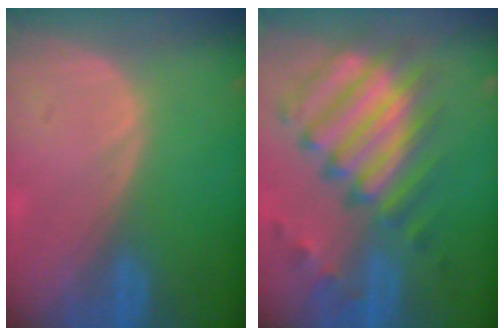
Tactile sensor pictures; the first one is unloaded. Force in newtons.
{"total": 11.9, "press": 10.3, "slide": 5.9}